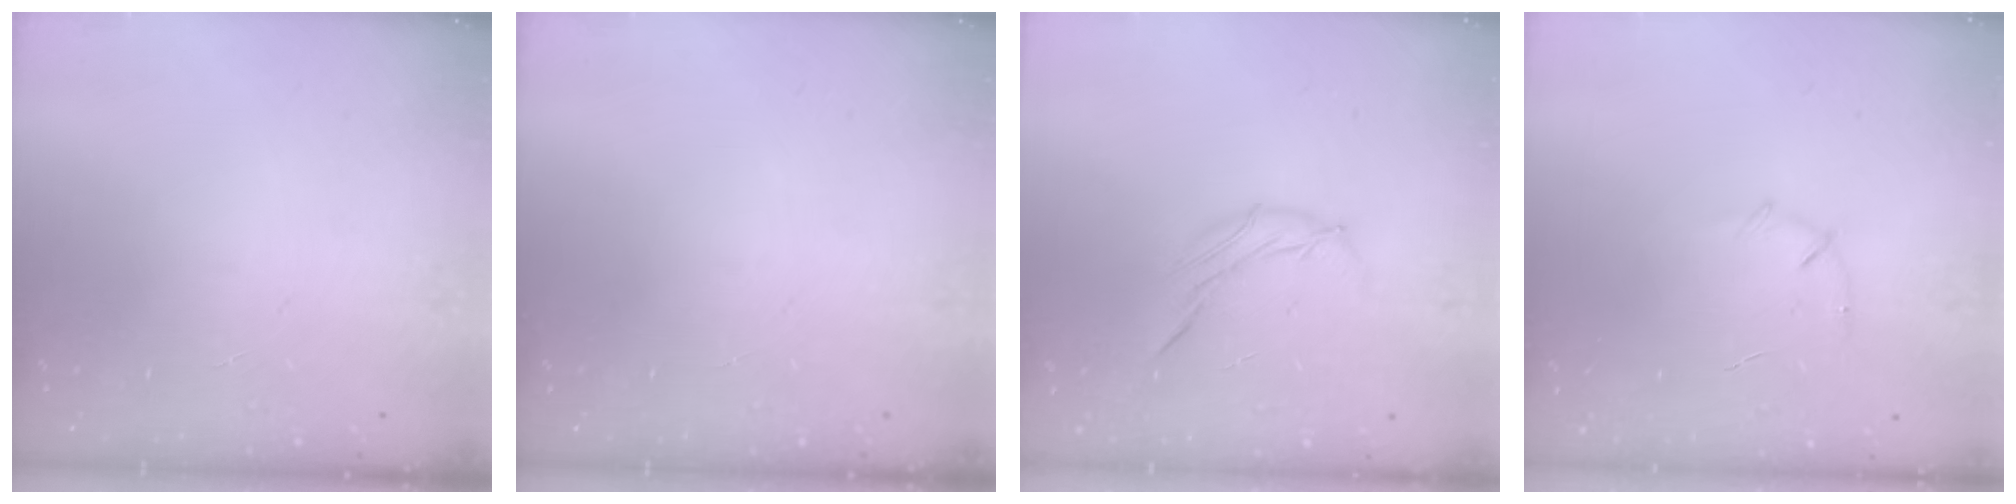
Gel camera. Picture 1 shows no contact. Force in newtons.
{"total": 0.0}
{"total": 5.7, "press": 5.6, "slide": 0.9}
{"total": 5.4, "press": 5.3, "slide": 1.4}